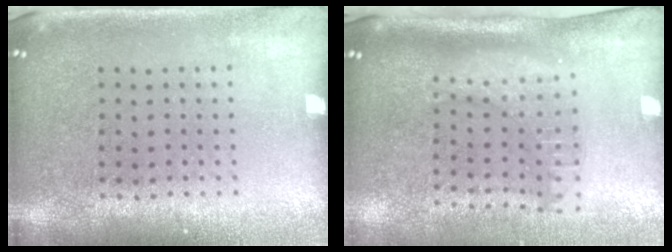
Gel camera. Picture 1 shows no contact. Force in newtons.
{"total": 2.1, "press": 1.6, "slide": 1.5}